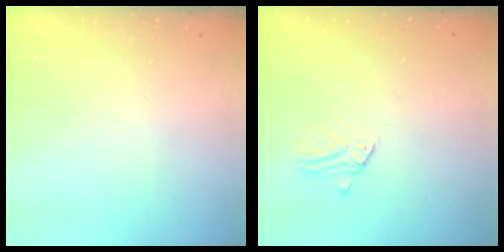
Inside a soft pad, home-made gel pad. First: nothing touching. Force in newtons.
{"total": 0.0}